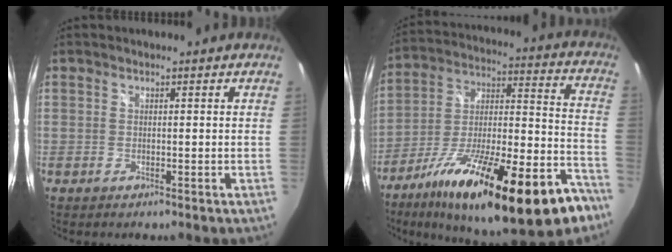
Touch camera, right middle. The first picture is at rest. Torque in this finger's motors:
{"motor_torque": [1.52, -0.62, 0.93, 0.21]}